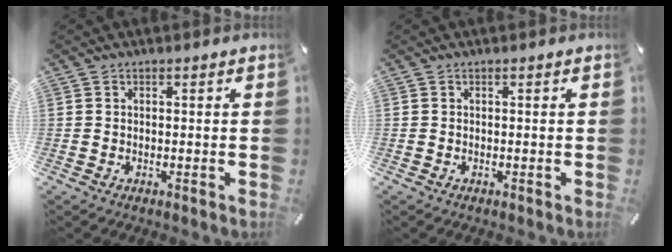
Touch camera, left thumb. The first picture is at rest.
{"total": 0.0}